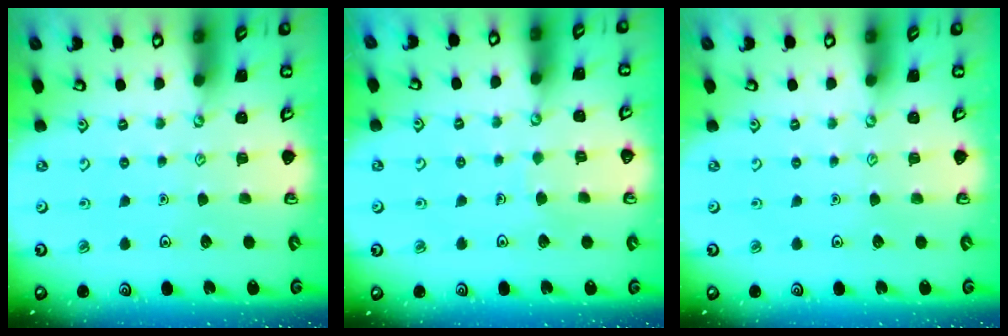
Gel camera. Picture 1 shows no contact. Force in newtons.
{"total": 2.2, "press": 2.2, "slide": 0.1}
{"total": 0.0}